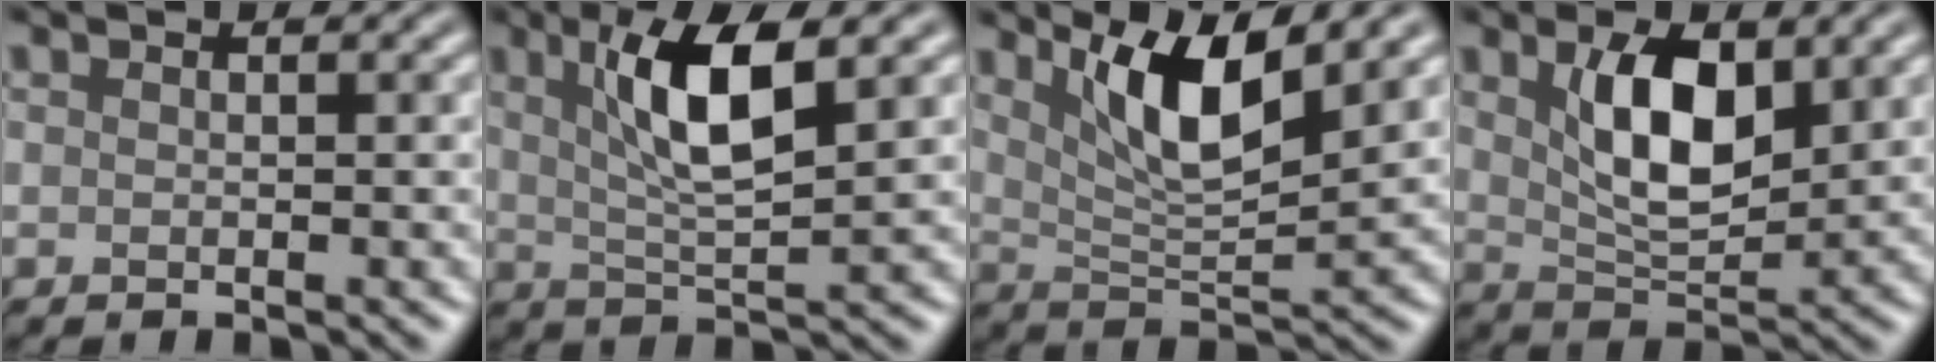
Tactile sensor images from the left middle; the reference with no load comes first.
{"total": 6.5, "force": [2.3, 1.6, 5.9], "torque": [-0.104, 0.002, 0.041]}
{"total": 6.4, "force": [3.3, 1.7, 5.2], "torque": [-0.096, -0.006, 0.061]}
{"total": 6.0, "force": [2.2, 2.7, 4.9], "torque": [-0.097, 0.000, 0.040]}